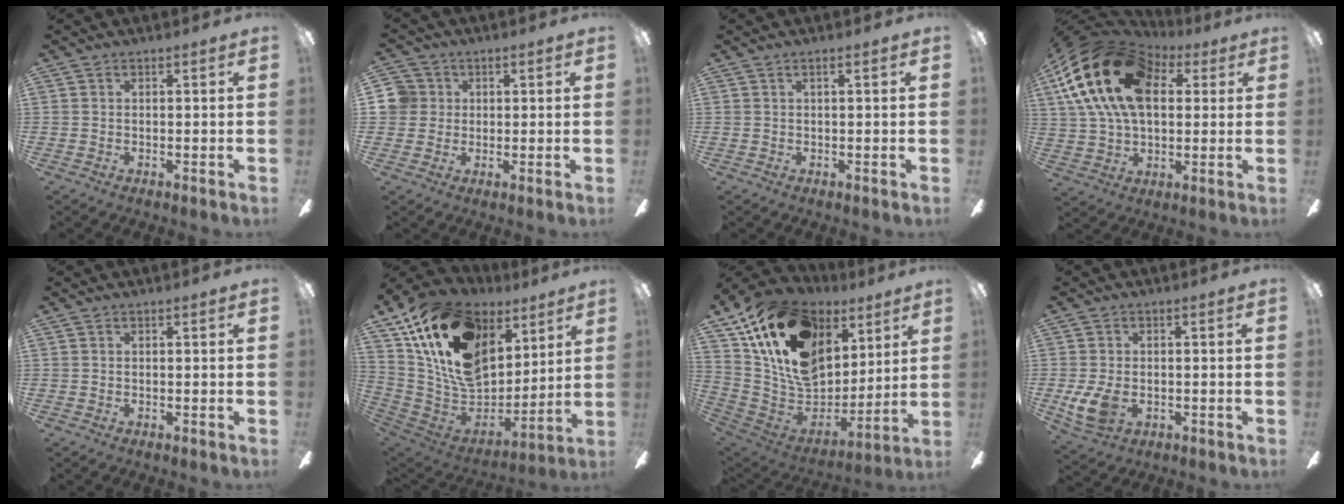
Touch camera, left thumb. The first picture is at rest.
{"total": 5.5, "force": [1.2, 5.3, 1.1], "torque": [-0.020, 0.010, 0.024]}
{"total": 1.1, "force": [0.5, 0.1, 1.0], "torque": [-0.020, 0.001, 0.008]}
{"total": 24.5, "force": [7.6, 15.4, 17.5], "torque": [-0.346, -0.005, 0.125]}
{"total": 0.0}
{"total": 22.3, "force": [10.6, 14.7, 13.0], "torque": [-0.249, -0.048, 0.194]}
{"total": 21.5, "force": [10.4, 14.3, 12.2], "torque": [-0.238, -0.048, 0.187]}
{"total": 7.4, "force": [-1.5, 4.9, 5.4], "torque": [-0.122, -0.007, -0.029]}